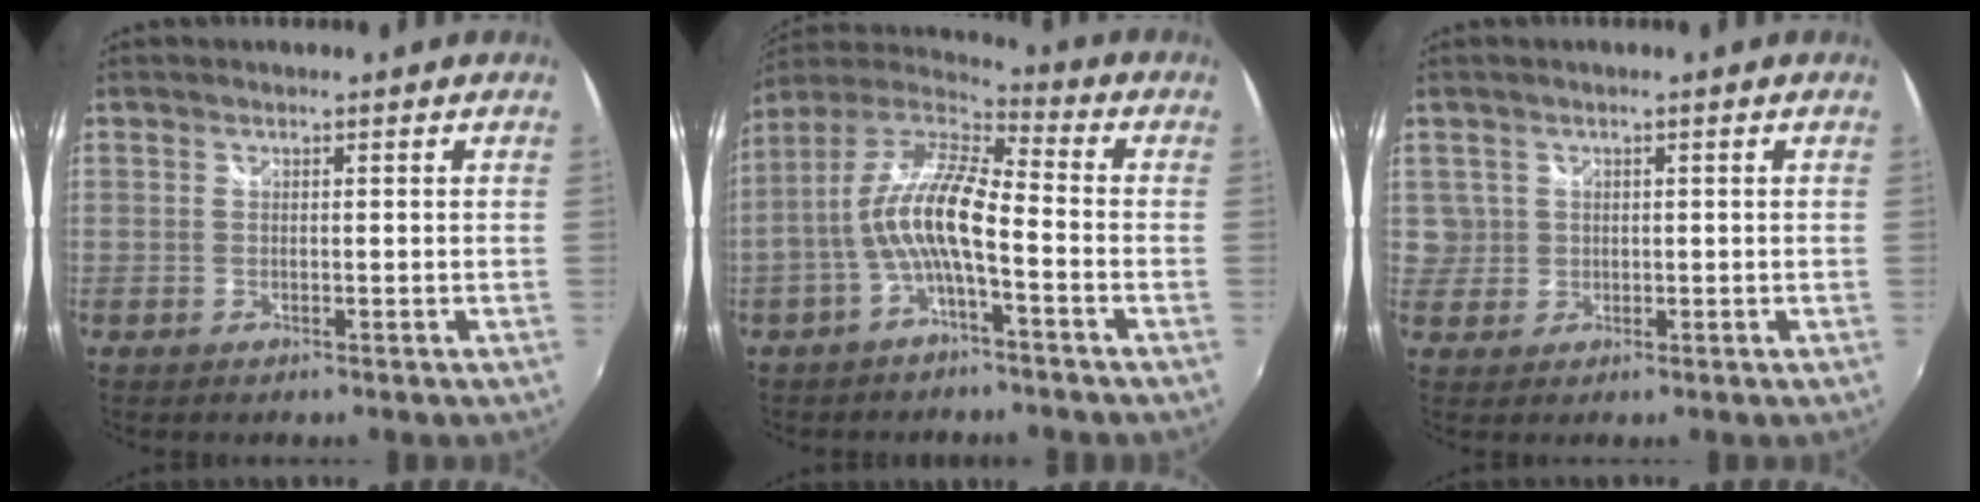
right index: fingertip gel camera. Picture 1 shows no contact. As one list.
[{"total": 11.9, "force": [-2.8, 3.0, 11.1], "torque": [-0.227, 0.014, -0.054]}, {"total": 3.3, "force": [0.7, 3.2, 0.1], "torque": [0.010, 0.011, 0.013]}]